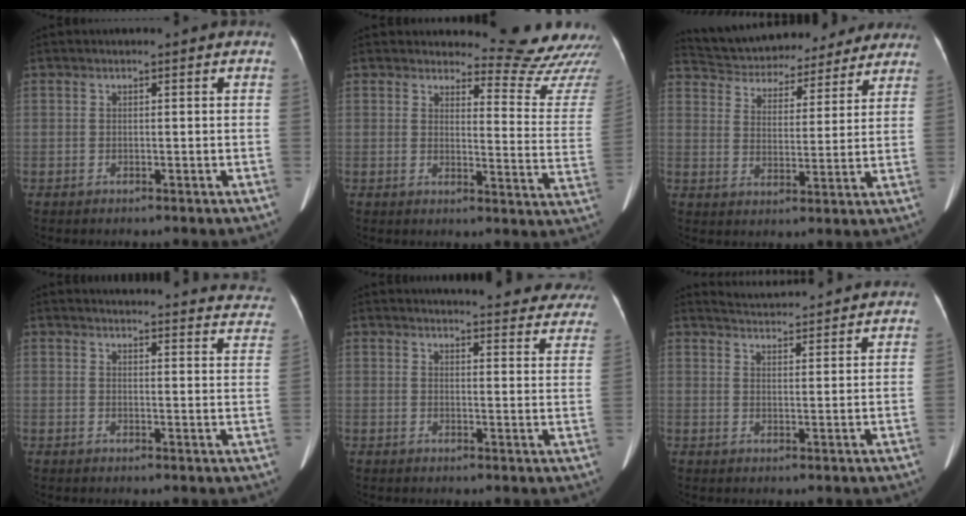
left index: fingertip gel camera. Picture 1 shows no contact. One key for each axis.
{"total": 14.4, "fx": 14.2, "fy": 1.3, "fz": 1.7, "tx": 0.004, "ty": -0.124, "tz": 0.133}
{"total": 20.3, "fx": 18.5, "fy": 6.9, "fz": 4.8, "tx": -0.092, "ty": 0.027, "tz": 0.254}
{"total": 22.6, "fx": 21.9, "fy": 3.8, "fz": 4.1, "tx": -0.040, "ty": -0.068, "tz": 0.229}
{"total": 24.0, "fx": 22.7, "fy": 4.6, "fz": 6.1, "tx": -0.067, "ty": -0.069, "tz": 0.243}
{"total": 10.5, "fx": 10.3, "fy": 1.1, "fz": 1.9, "tx": -0.031, "ty": 0.020, "tz": 0.128}